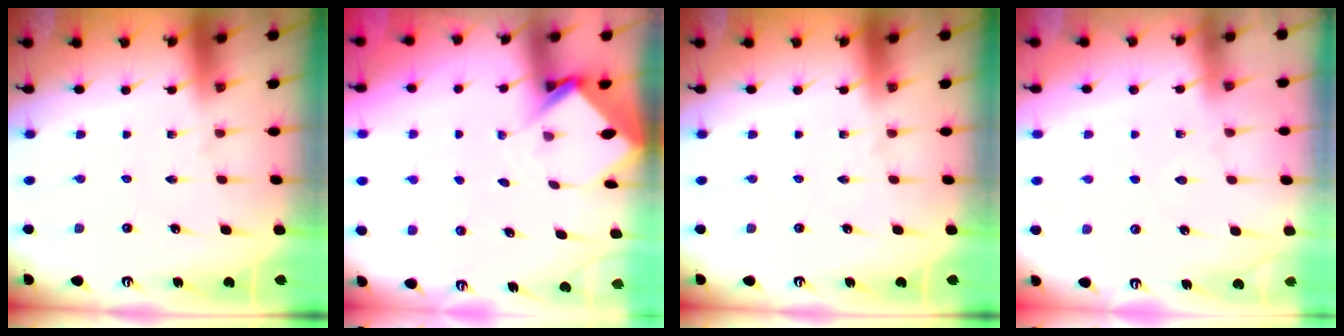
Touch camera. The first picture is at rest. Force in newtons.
{"total": 3.4, "press": 3.4, "slide": 0.3}
{"total": 0.0}
{"total": 4.5, "press": 4.5, "slide": 0.5}